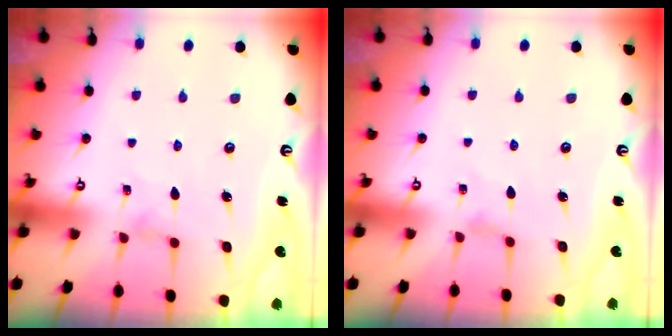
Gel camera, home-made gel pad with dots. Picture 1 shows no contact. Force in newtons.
{"total": 0.0}